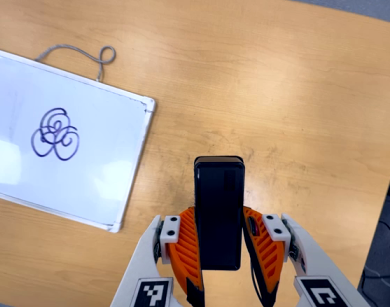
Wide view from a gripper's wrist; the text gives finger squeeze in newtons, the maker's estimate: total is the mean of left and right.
{"total": 4.2, "left": 2.9, "right": 5.5}